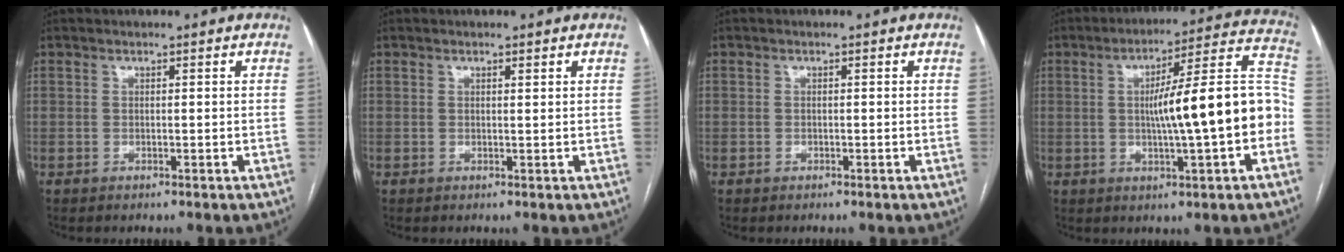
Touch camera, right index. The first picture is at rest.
{"total": 0.7, "force": [0.4, 0.1, 0.5], "torque": [-0.010, -0.001, 0.005]}
{"total": 2.2, "force": [-1.0, 1.9, 0.5], "torque": [-0.003, 0.008, -0.018]}
{"total": 16.3, "force": [-1.8, 1.2, 16.2], "torque": [-0.233, 0.032, -0.028]}